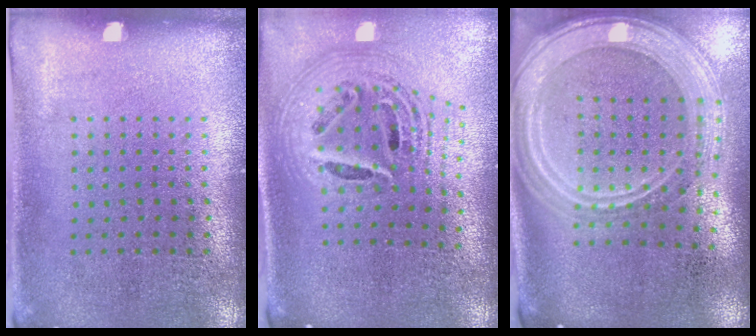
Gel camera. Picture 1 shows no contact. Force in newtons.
{"total": 2.7, "press": 1.9, "slide": 1.9}
{"total": 3.2, "press": 2.6, "slide": 1.9}